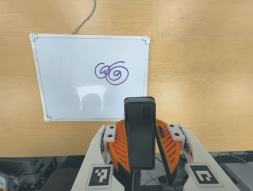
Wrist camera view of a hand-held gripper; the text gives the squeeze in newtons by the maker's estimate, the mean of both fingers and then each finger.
{"total": 8.2, "left": 6.8, "right": 9.7}